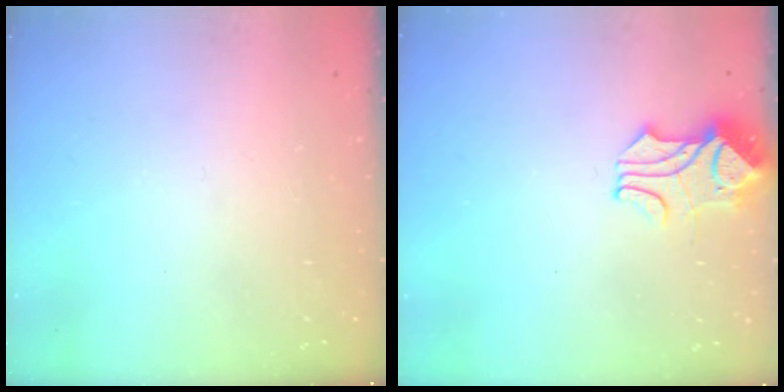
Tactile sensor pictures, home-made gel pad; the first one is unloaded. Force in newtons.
{"total": 1.8, "press": 1.3, "slide": 1.1}